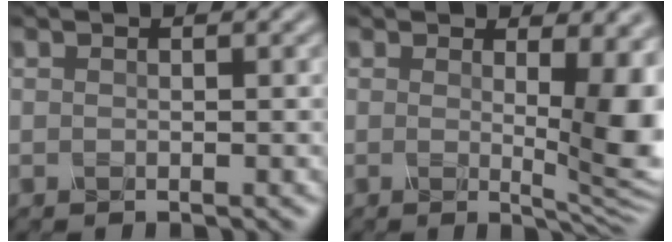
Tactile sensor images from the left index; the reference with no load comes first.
{"total": 8.0, "force": [1.5, 2.6, 7.5], "torque": [-0.085, -0.011, 0.024]}